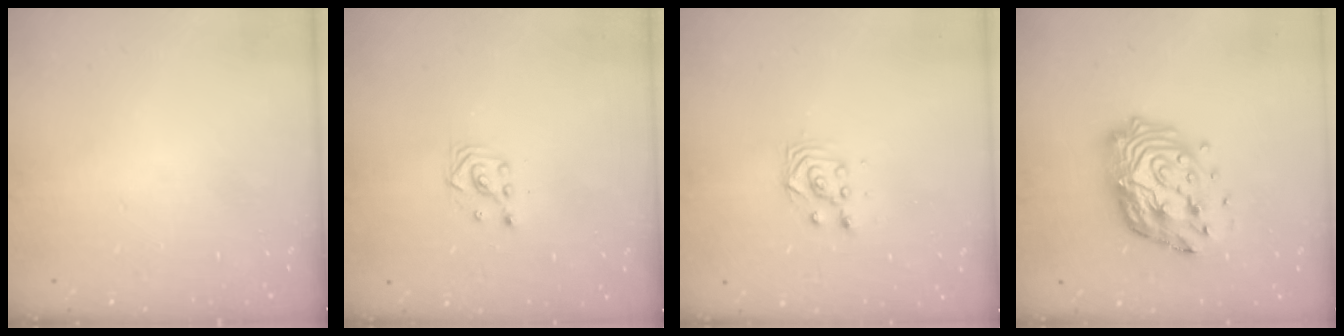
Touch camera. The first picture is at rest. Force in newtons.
{"total": 3.4, "press": 3.3, "slide": 0.3}
{"total": 2.9, "press": 2.9, "slide": 0.4}
{"total": 16.7, "press": 16.6, "slide": 1.7}